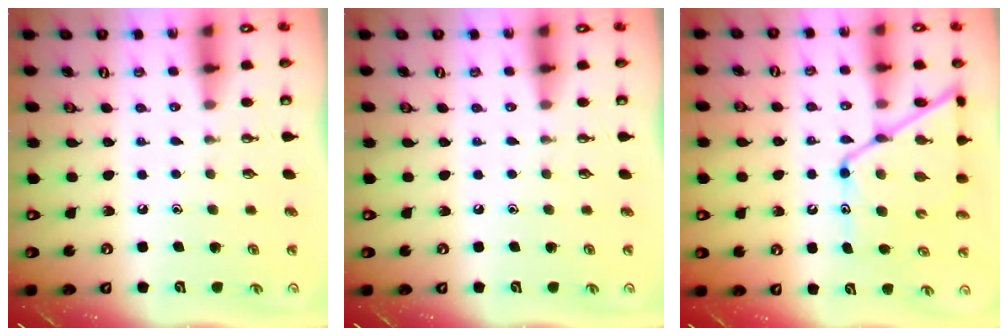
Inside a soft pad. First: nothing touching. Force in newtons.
{"total": 0.0}
{"total": 14.7, "press": 14.7, "slide": 0.7}